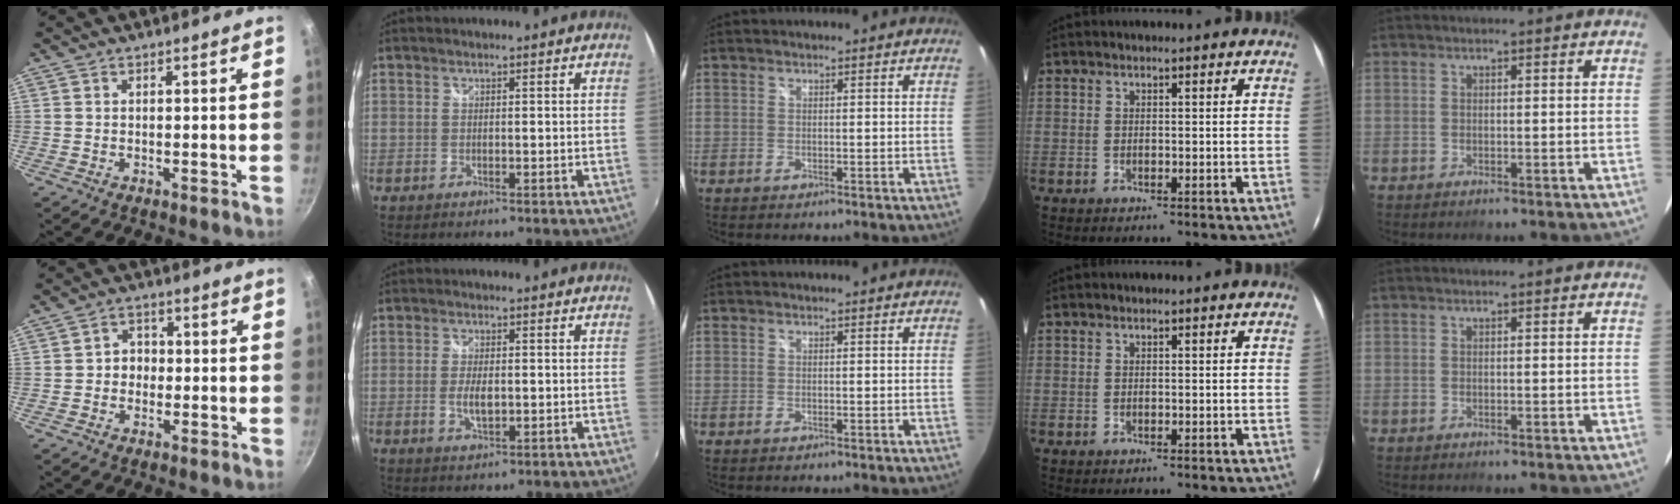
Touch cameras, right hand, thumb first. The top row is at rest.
{"thumb": {"total": 3.9, "force": [-0.4, 3.4, 1.8], "torque": [0.000, 0.008, -0.011]}, "index": {"total": 3.9, "force": [-0.5, 1.8, 3.4], "torque": [-0.066, -0.005, -0.009]}}